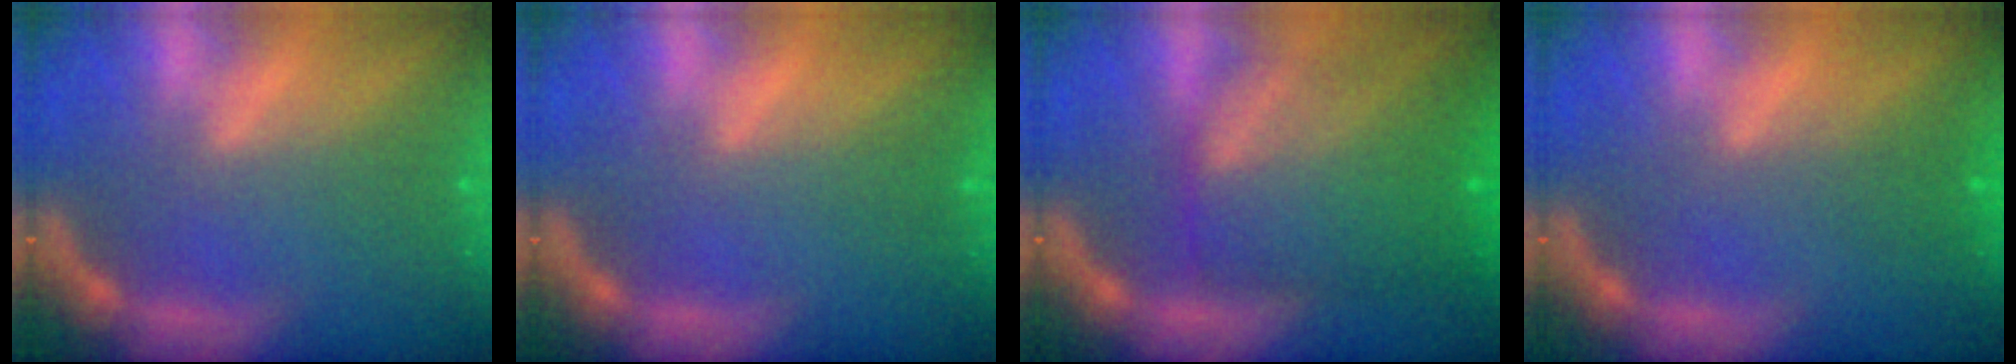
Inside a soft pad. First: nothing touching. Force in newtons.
{"total": 0.0}
{"total": 9.5}
{"total": 1.5}